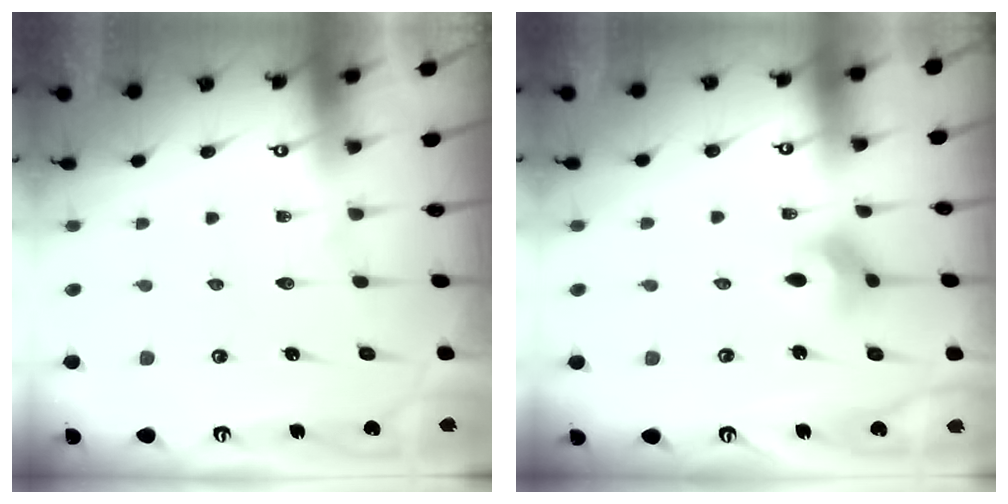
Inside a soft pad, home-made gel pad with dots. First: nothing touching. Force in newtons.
{"total": 6.3, "press": 6.1, "slide": 1.7}